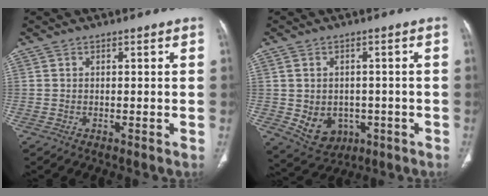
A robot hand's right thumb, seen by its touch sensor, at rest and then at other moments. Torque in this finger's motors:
{"motor_torque": [-0.35, 0.48, -0.08, 0.15, 0.13]}